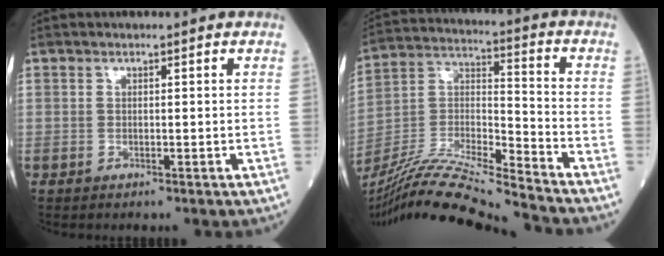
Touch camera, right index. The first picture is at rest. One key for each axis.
{"total": 20.1, "fx": -18.4, "fy": -1.3, "fz": 8.0, "tx": -0.168, "ty": -0.011, "tz": -0.331}